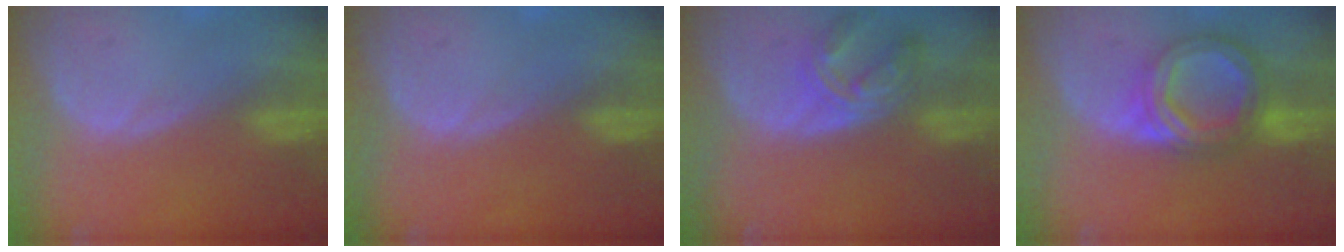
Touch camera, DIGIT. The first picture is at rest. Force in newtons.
{"total": 0.0}
{"total": 6.1, "press": 6.0, "slide": 0.7}
{"total": 8.6, "press": 8.6, "slide": 0.7}